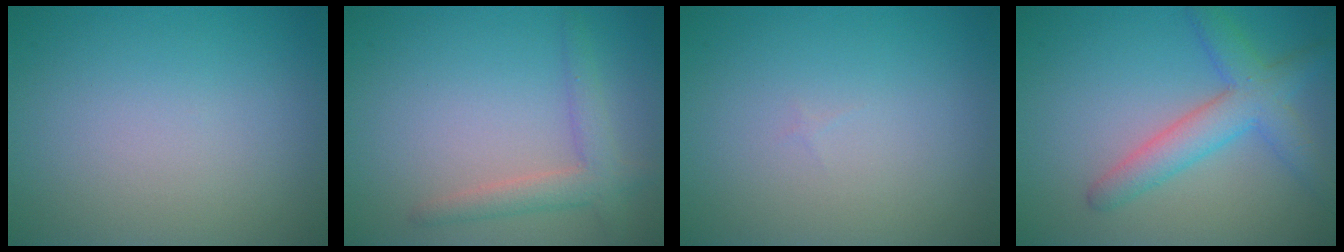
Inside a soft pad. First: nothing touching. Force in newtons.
{"total": 2.7, "press": 2.7, "slide": 0.2}
{"total": 0.0}
{"total": 4.5, "press": 4.5, "slide": 0.2}